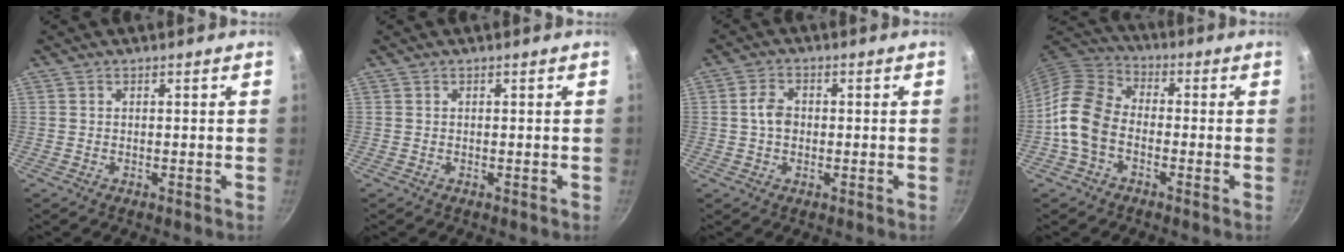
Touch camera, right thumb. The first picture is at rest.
{"total": 0.0}
{"total": 4.1, "force": [0.0, 2.9, 2.8], "torque": [-0.043, 0.010, -0.004]}
{"total": 10.7, "force": [-3.1, 7.5, 7.1], "torque": [-0.120, 0.034, -0.080]}